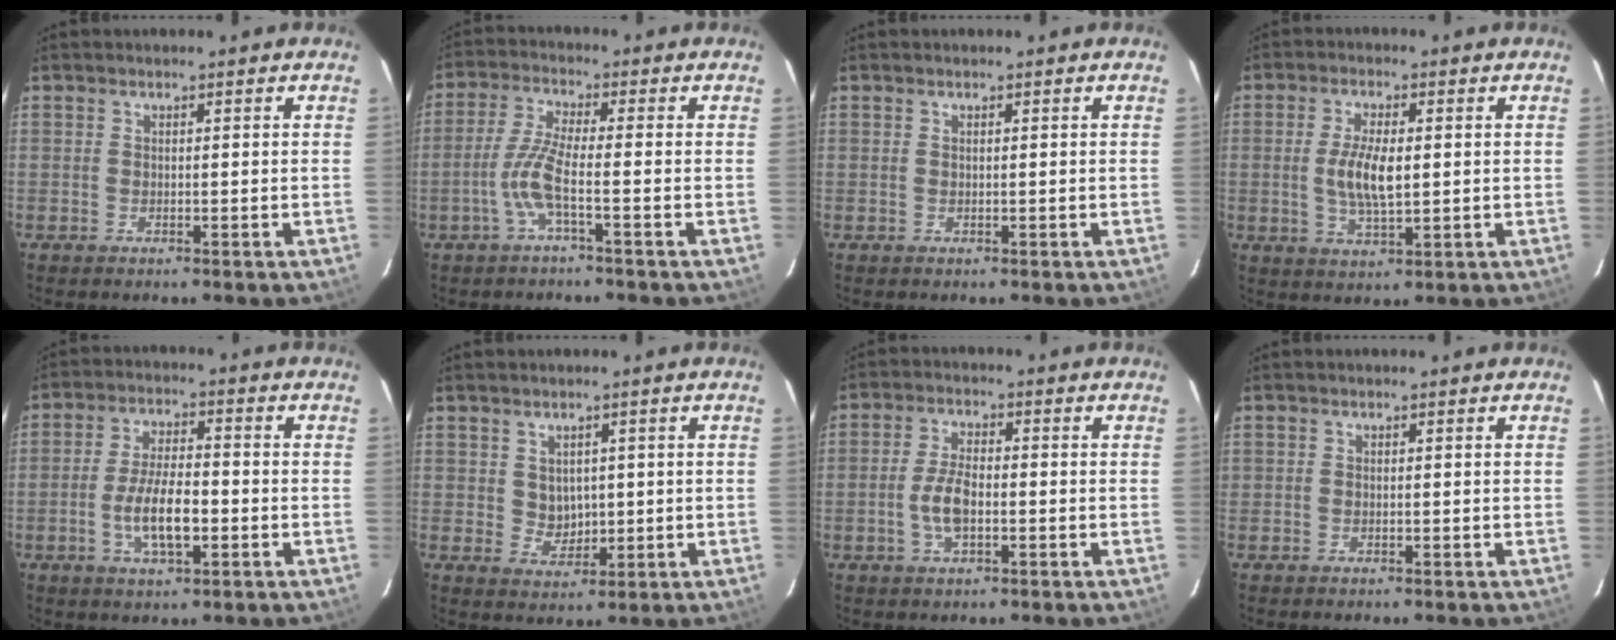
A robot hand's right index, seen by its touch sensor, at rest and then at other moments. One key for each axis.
{"total": 5.9, "fx": -2.4, "fy": -0.1, "fz": 5.4, "tx": -0.122, "ty": 0.000, "tz": -0.047}
{"total": 0.0}
{"total": 7.3, "fx": 0.2, "fy": 2.8, "fz": 6.7, "tx": -0.130, "ty": -0.003, "tz": 0.007}
{"total": 8.4, "fx": -2.5, "fy": 2.9, "fz": 7.5, "tx": -0.149, "ty": -0.004, "tz": -0.043}
{"total": 3.7, "fx": 0.9, "fy": 3.3, "fz": 1.4, "tx": -0.021, "ty": 0.002, "tz": 0.027}
{"total": 5.6, "fx": -1.5, "fy": 2.5, "fz": 4.9, "tx": -0.102, "ty": 0.003, "tz": -0.026}
{"total": 0.0}